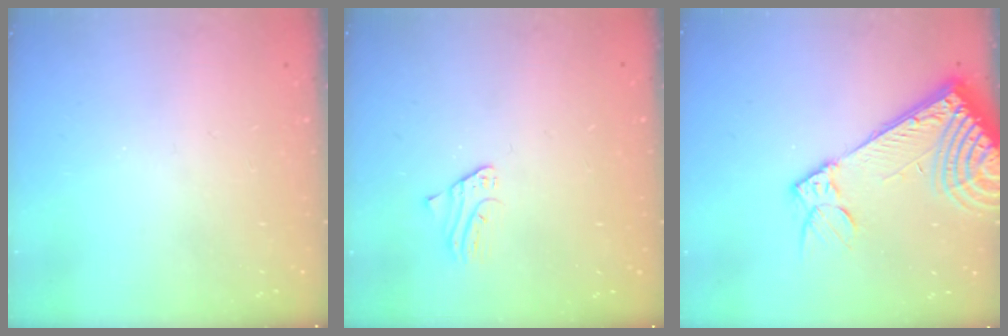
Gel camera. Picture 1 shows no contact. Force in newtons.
{"total": 1.2, "press": 1.2, "slide": 0.1}
{"total": 14.4, "press": 14.0, "slide": 3.0}